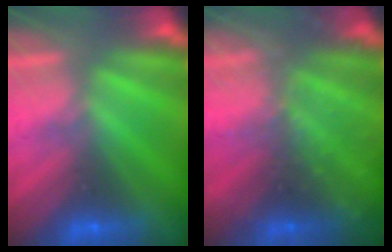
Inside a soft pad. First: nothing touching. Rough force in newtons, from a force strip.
{"total": 6.9}